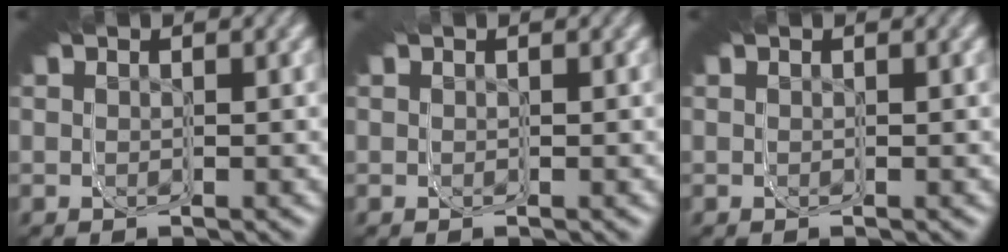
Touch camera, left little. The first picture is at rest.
{"total": 0.7, "force": [-0.2, -0.4, -0.6], "torque": [0.007, -0.003, 0.000]}
{"total": 0.0}